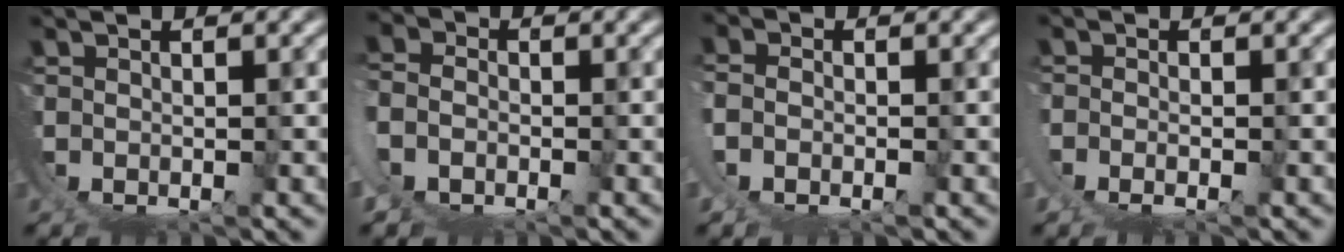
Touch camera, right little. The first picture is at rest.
{"total": 6.7, "force": [0.6, 6.0, 2.9], "torque": [-0.092, -0.016, 0.002]}
{"total": 3.2, "force": [0.6, 2.6, 1.8], "torque": [-0.055, -0.007, 0.009]}
{"total": 1.5, "force": [0.2, 0.5, 1.4], "torque": [-0.035, -0.009, 0.008]}